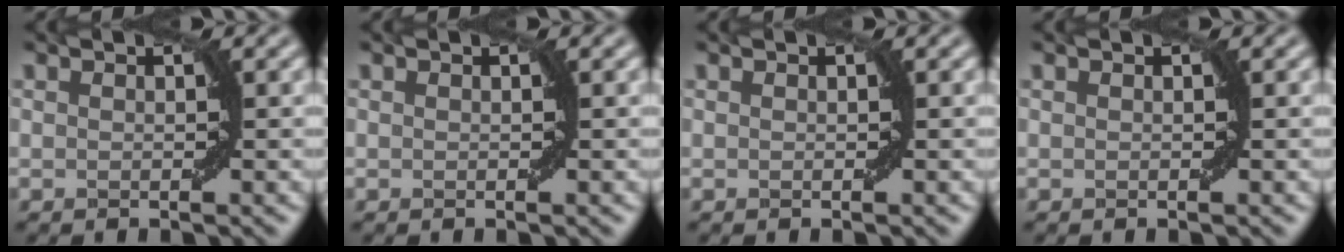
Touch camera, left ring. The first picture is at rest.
{"total": 0.0}
{"total": 0.0}
{"total": 0.0}